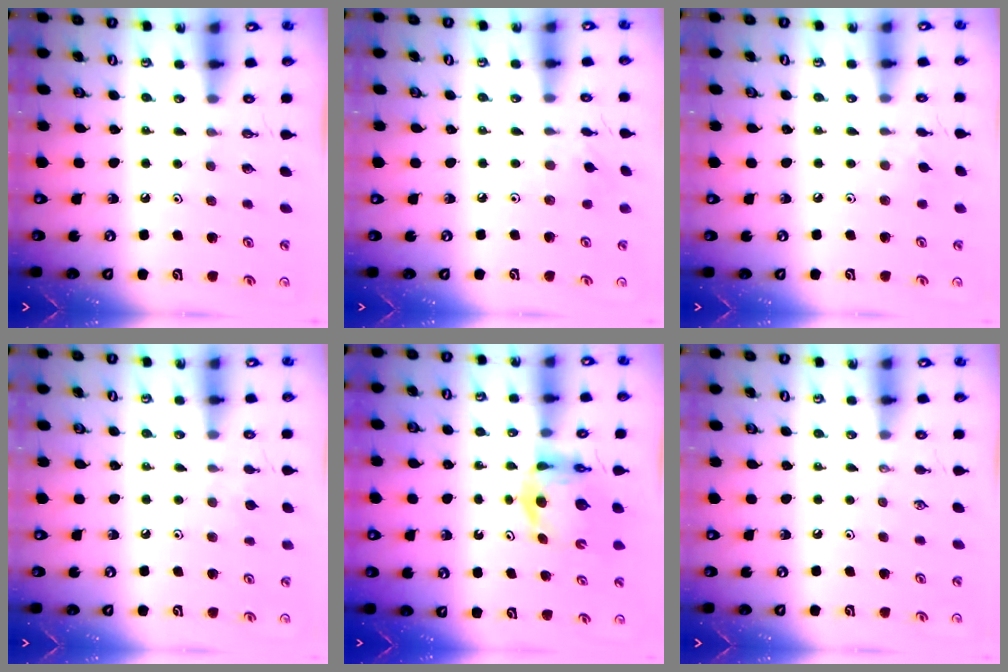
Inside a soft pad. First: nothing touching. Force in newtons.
{"total": 2.1, "press": 2.1, "slide": 0.2}
{"total": 3.6, "press": 3.6, "slide": 0.5}
{"total": 4.5, "press": 4.4, "slide": 0.7}
{"total": 6.3, "press": 6.3, "slide": 0.7}
{"total": 0.0}